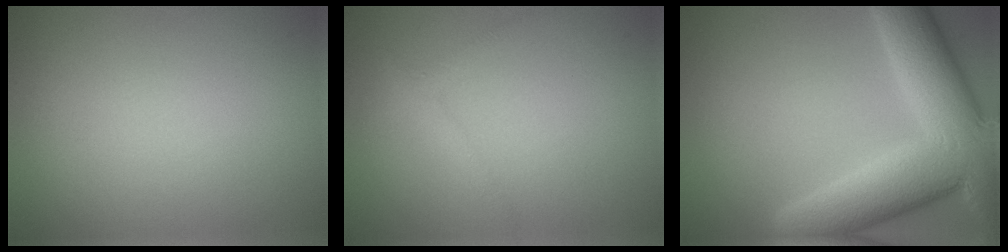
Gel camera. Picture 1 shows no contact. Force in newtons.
{"total": 1.4, "press": 1.4, "slide": 0.1}
{"total": 12.3, "press": 12.2, "slide": 1.1}